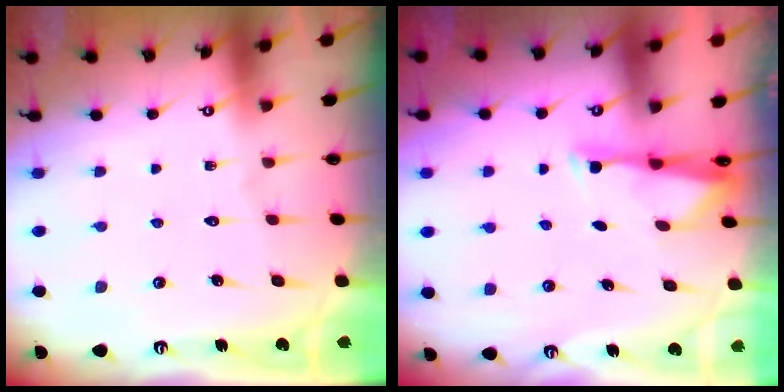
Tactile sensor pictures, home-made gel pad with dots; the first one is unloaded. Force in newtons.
{"total": 3.1, "press": 3.0, "slide": 0.6}